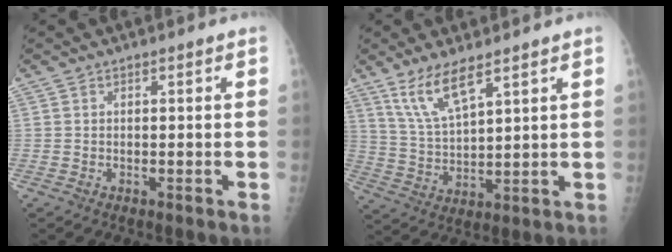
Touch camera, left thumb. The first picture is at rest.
{"total": 9.0, "force": [6.0, 2.3, 6.2], "torque": [-0.124, -0.030, 0.131]}